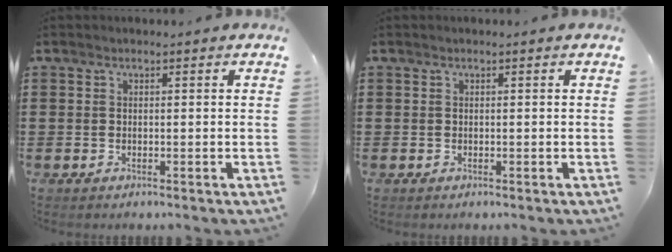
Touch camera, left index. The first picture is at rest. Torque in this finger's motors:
{"motor_torque": [0.15, 0.13, 0.00, 0.00]}